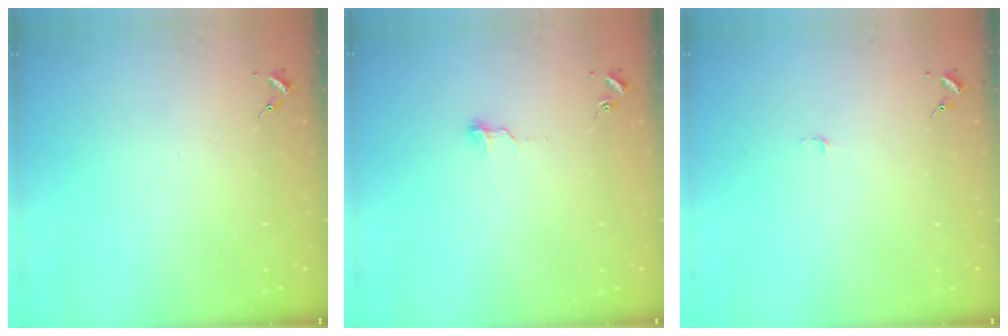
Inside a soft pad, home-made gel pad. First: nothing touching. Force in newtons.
{"total": 6.2, "press": 6.1, "slide": 0.5}
{"total": 3.0, "press": 3.0, "slide": 0.3}